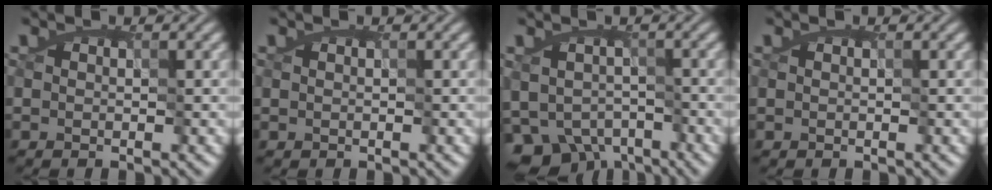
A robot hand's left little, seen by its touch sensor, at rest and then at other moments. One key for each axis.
{"total": 0.0}
{"total": 6.5, "fx": -3.7, "fy": 4.7, "fz": 2.5, "tx": -0.033, "ty": -0.024, "tz": -0.059}
{"total": 0.0}